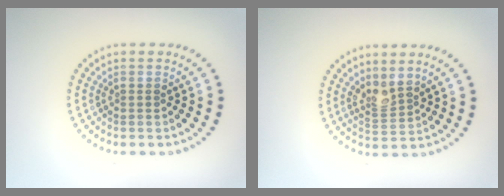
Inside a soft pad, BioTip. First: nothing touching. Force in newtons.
{"total": 2.1, "press": 1.6, "slide": 1.3}